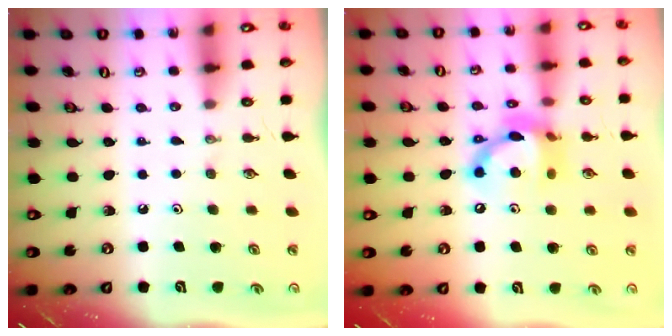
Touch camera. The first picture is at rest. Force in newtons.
{"total": 14.0, "press": 14.0, "slide": 1.2}